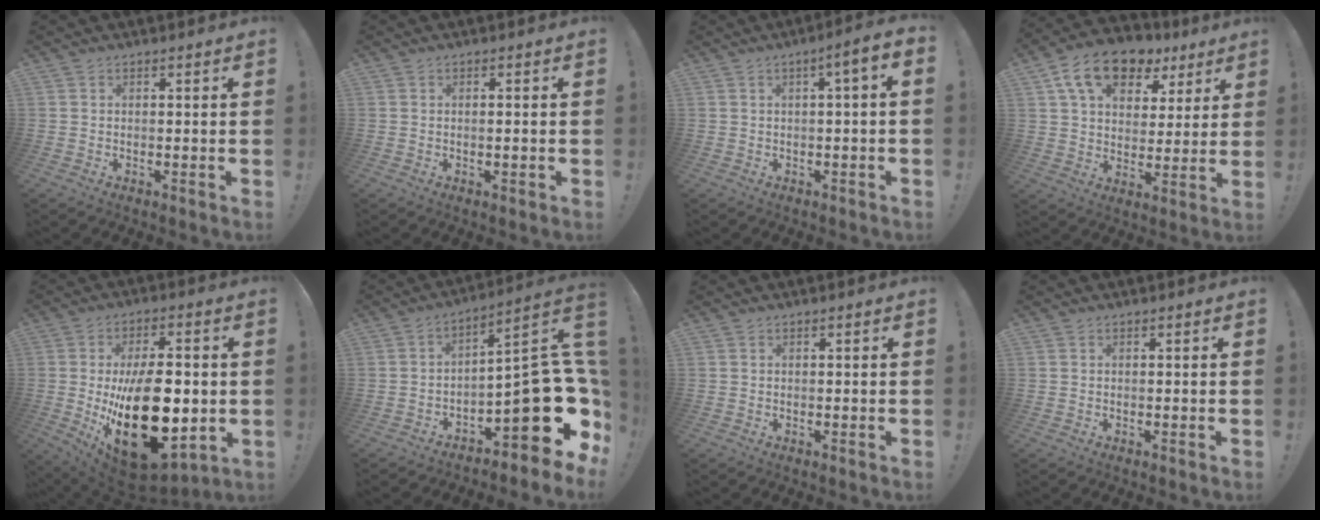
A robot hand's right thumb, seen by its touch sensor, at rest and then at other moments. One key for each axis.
{"total": 1.1, "fx": -0.4, "fy": 0.1, "fz": 1.0, "tx": -0.015, "ty": 0.000, "tz": -0.008}
{"total": 4.7, "fx": 0.4, "fy": 0.3, "fz": 4.6, "tx": -0.063, "ty": -0.006, "tz": 0.001}
{"total": 15.4, "fx": 8.5, "fy": 9.7, "fz": 8.5, "tx": -0.144, "ty": -0.039, "tz": 0.157}
{"total": 28.8, "fx": -2.6, "fy": 15.5, "fz": 24.2, "tx": -0.408, "ty": -0.010, "tz": -0.019}
{"total": 19.6, "fx": -5.1, "fy": 7.6, "fz": 17.4, "tx": -0.231, "ty": 0.016, "tz": -0.073}
{"total": 0.0}
{"total": 0.0}